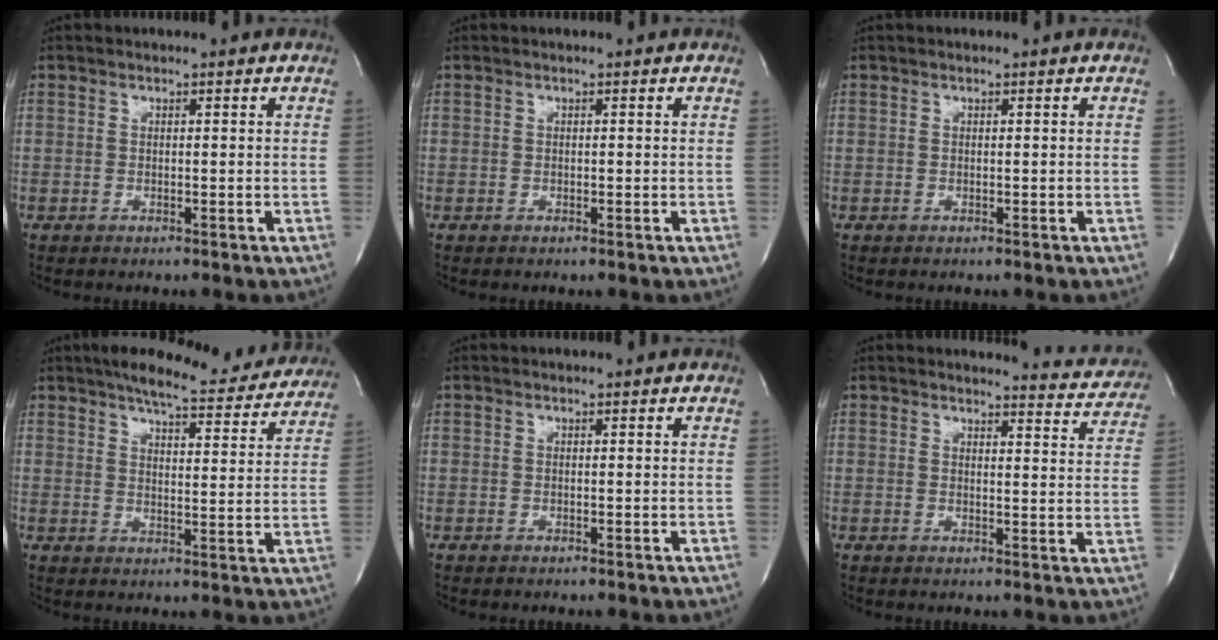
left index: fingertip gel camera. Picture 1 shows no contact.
{"total": 0.0}
{"total": 0.9, "force": [0.8, 0.2, 0.3], "torque": [-0.009, 0.017, 0.011]}
{"total": 14.8, "force": [13.6, 2.8, 5.2], "torque": [-0.066, -0.011, 0.165]}
{"total": 0.0}
{"total": 7.9, "force": [7.9, 0.8, 0.1], "torque": [0.009, -0.042, 0.071]}